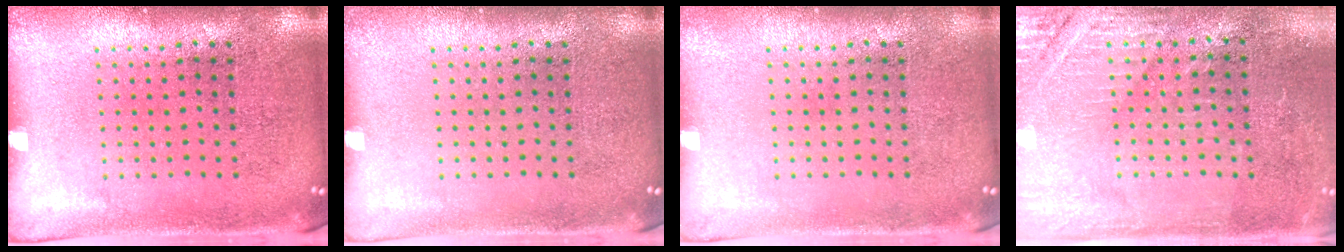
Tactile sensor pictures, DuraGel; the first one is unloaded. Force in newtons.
{"total": 0.0}
{"total": 0.0}
{"total": 2.9, "press": 2.9, "slide": 0.4}